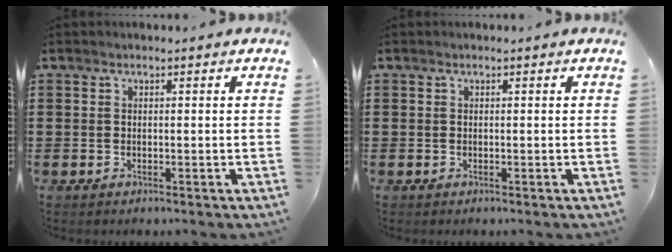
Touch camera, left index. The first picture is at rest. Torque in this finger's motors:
{"motor_torque": [0.00, 0.00, 0.00, 0.00]}